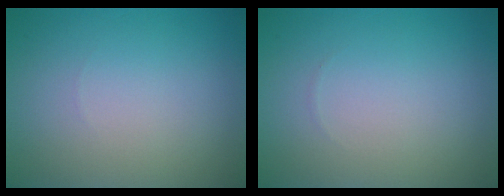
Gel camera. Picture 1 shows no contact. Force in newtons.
{"total": 0.0}